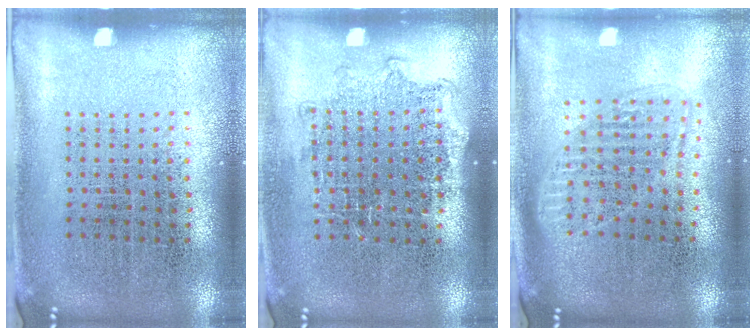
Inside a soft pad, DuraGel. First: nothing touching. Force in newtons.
{"total": 1.1, "press": 0.9, "slide": 0.5}
{"total": 1.7, "press": 1.4, "slide": 0.9}